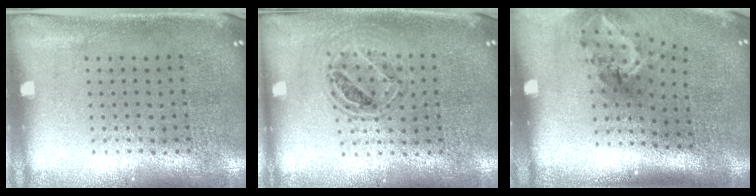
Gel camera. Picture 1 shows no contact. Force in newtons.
{"total": 0.8, "press": 0.8, "slide": 0.0}
{"total": 2.0, "press": 1.3, "slide": 1.5}